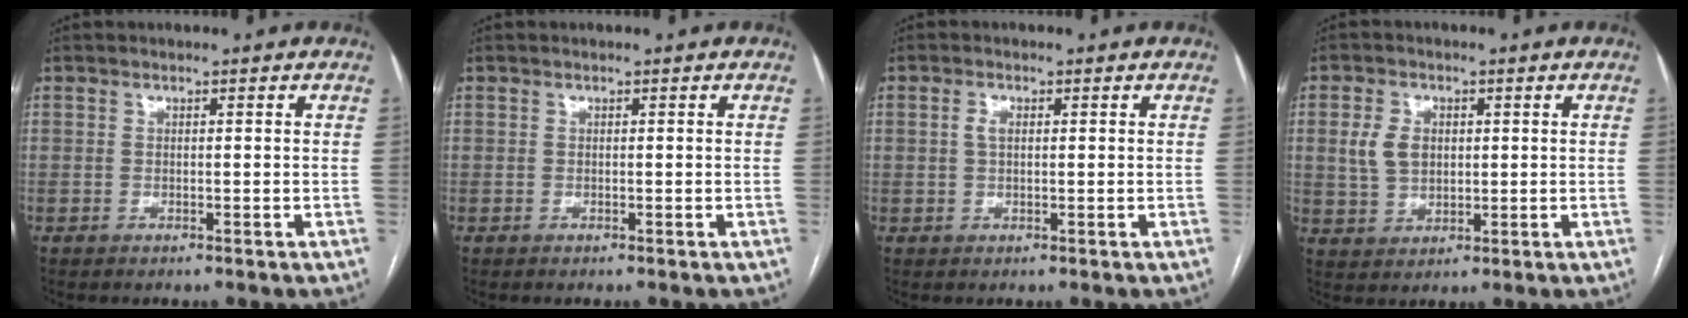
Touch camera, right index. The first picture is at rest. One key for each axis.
{"total": 0.0}
{"total": 1.7, "fx": 0.4, "fy": 0.9, "fz": 1.5, "tx": -0.031, "ty": 0.005, "tz": 0.007}
{"total": 5.5, "fx": 1.1, "fy": 4.0, "fz": 3.6, "tx": -0.078, "ty": 0.015, "tz": 0.029}